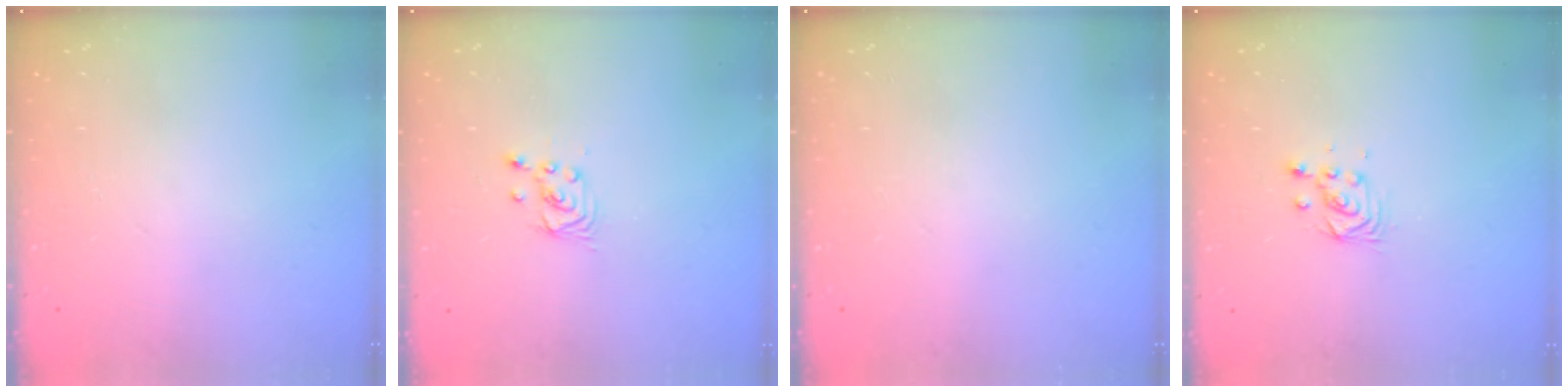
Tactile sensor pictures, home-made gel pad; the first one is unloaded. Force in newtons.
{"total": 2.2, "press": 2.2, "slide": 0.2}
{"total": 0.0}
{"total": 3.7, "press": 3.7, "slide": 0.3}